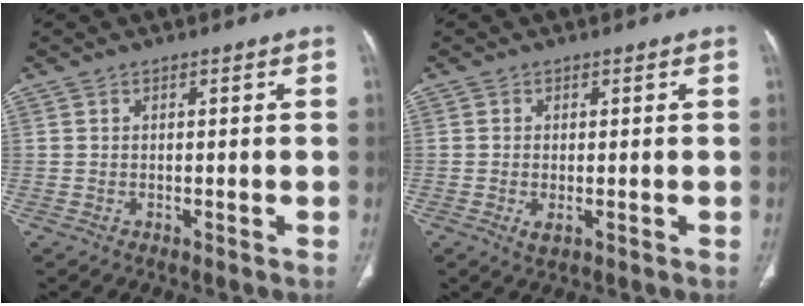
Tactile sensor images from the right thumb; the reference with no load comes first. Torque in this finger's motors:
{"motor_torque": [-0.11, 0.08, -0.37, 0.04, 0.08]}